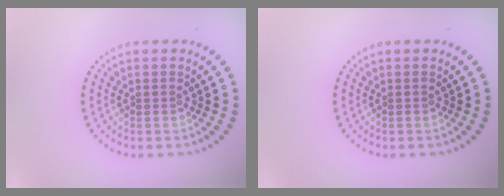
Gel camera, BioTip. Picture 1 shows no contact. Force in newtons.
{"total": 0.0}